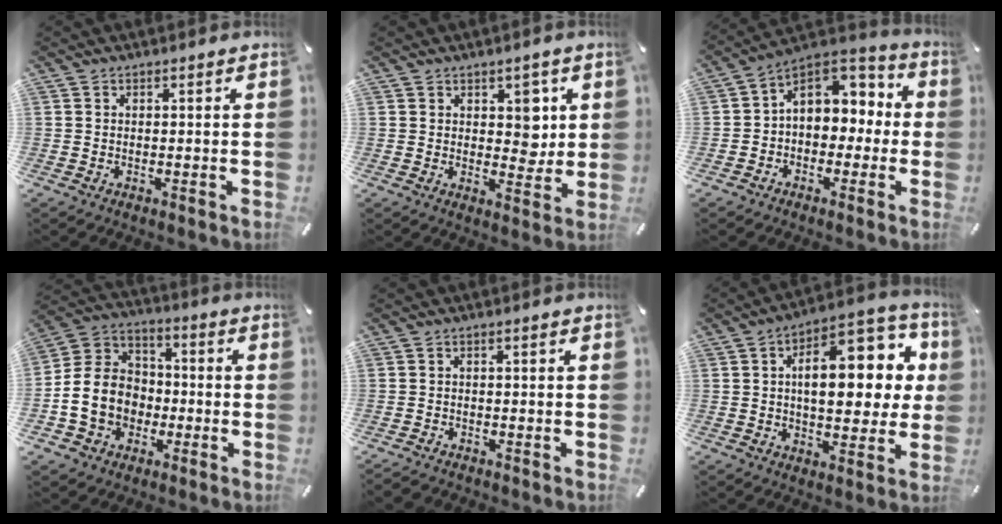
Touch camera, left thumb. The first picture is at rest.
{"total": 6.1, "force": [1.9, 4.7, 3.4], "torque": [-0.023, -0.010, 0.025]}
{"total": 8.7, "force": [1.6, 7.8, 3.6], "torque": [-0.057, -0.005, 0.031]}
{"total": 12.3, "force": [-3.1, 10.7, 5.1], "torque": [-0.116, 0.024, -0.054]}
{"total": 1.5, "force": [-1.4, 0.6, 0.1], "torque": [-0.010, 0.004, -0.032]}
{"total": 18.7, "force": [4.6, 10.0, 15.1], "torque": [-0.193, -0.027, 0.073]}